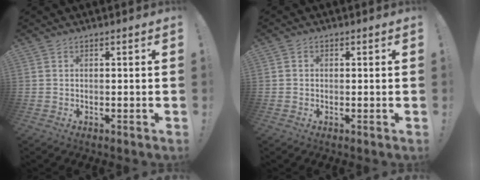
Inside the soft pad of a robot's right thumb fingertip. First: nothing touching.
{"total": 1.2, "force": [-0.2, 1.1, 0.5], "torque": [0.001, 0.001, -0.005]}